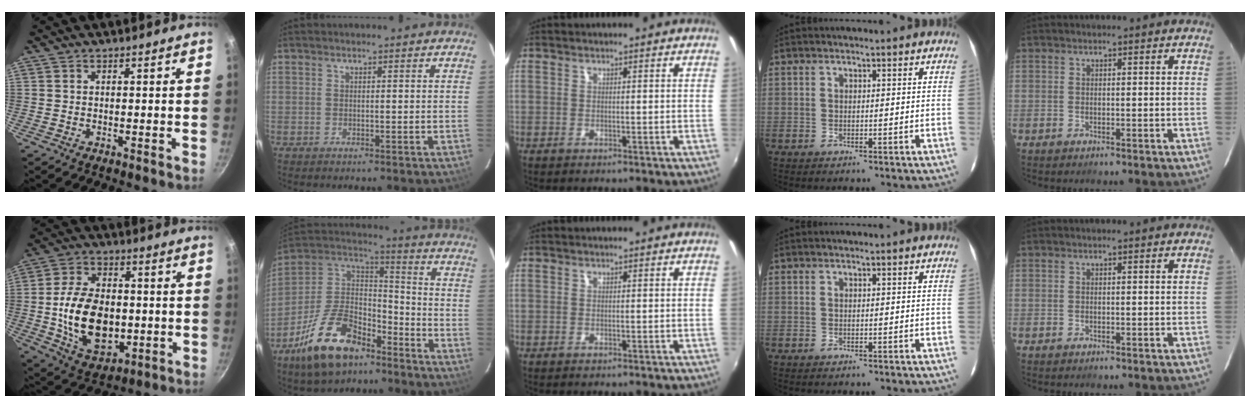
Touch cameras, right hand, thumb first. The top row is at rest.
{"thumb": {"total": 17.8, "force": [-1.5, 11.7, 13.3], "torque": [-0.211, 0.007, -0.017]}, "index": {"total": 20.1, "force": [-12.4, 10.6, 11.8], "torque": [-0.244, 0.019, -0.211]}}